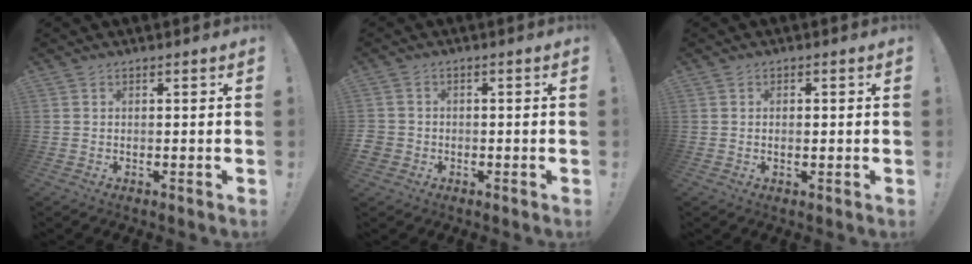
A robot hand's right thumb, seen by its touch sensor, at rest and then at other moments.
{"total": 3.3, "force": [-1.2, 2.8, 1.2], "torque": [-0.029, 0.007, -0.019]}
{"total": 1.1, "force": [-0.2, 0.5, 1.0], "torque": [-0.013, -0.001, -0.004]}